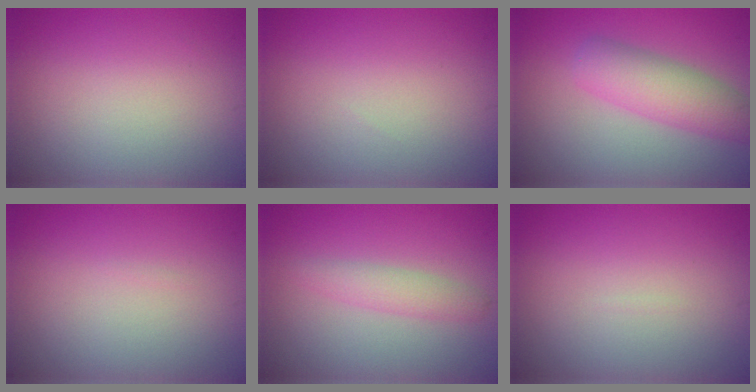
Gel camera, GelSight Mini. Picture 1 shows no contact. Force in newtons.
{"total": 0.0}
{"total": 4.9, "press": 4.9, "slide": 0.1}
{"total": 0.0}
{"total": 2.1, "press": 2.1, "slide": 0.2}
{"total": 0.0}